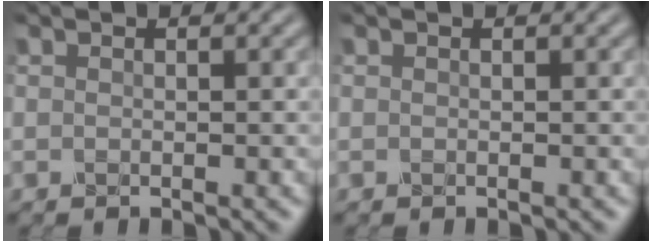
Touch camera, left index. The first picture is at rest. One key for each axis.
{"total": 0.0}